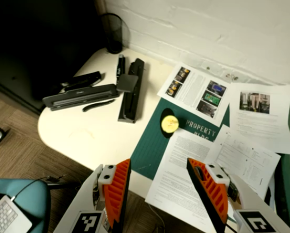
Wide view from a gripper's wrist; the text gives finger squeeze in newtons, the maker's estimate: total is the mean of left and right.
{"total": 0.0}